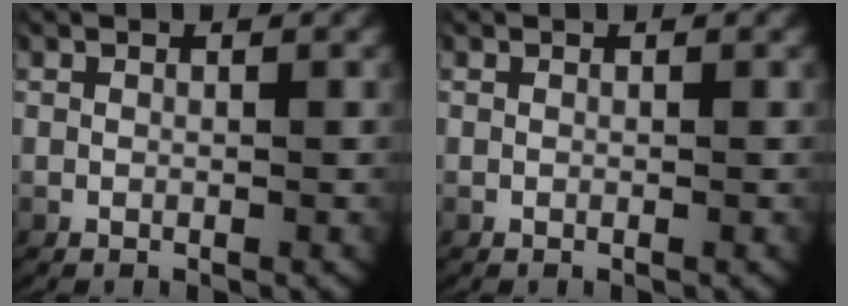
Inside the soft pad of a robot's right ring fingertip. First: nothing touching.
{"total": 0.0}